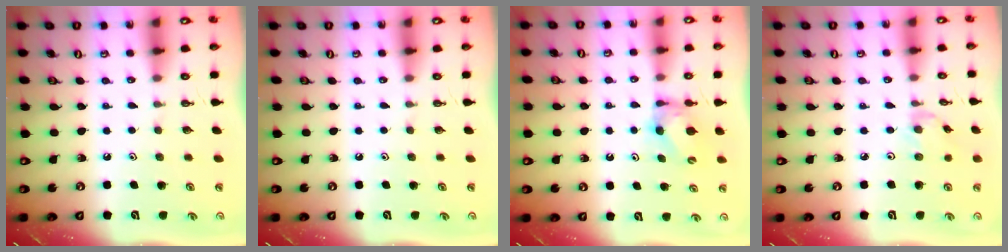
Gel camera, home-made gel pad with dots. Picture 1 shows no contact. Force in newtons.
{"total": 0.0}
{"total": 7.1, "press": 7.1, "slide": 0.1}
{"total": 1.4, "press": 1.4, "slide": 0.3}